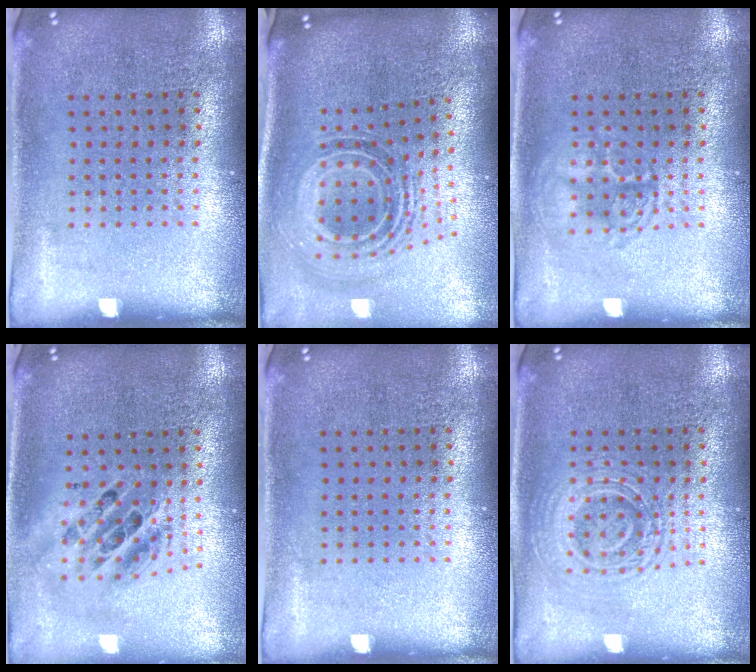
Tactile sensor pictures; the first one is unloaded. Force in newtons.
{"total": 1.7, "press": 1.3, "slide": 1.1}
{"total": 2.2, "press": 2.1, "slide": 0.4}
{"total": 1.9, "press": 1.5, "slide": 1.1}
{"total": 0.0}
{"total": 1.8, "press": 1.7, "slide": 0.4}